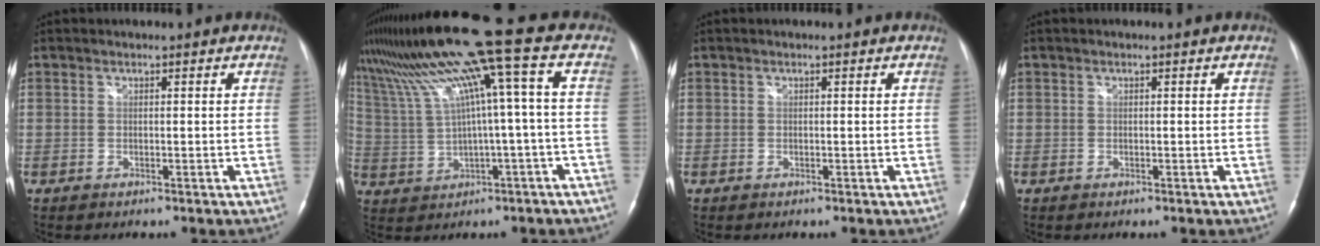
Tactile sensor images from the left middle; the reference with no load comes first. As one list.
[{"total": 13.4, "force": [5.3, -1.4, 12.2], "torque": [-0.219, 0.041, 0.103]}, {"total": 0.0}, {"total": 0.0}]